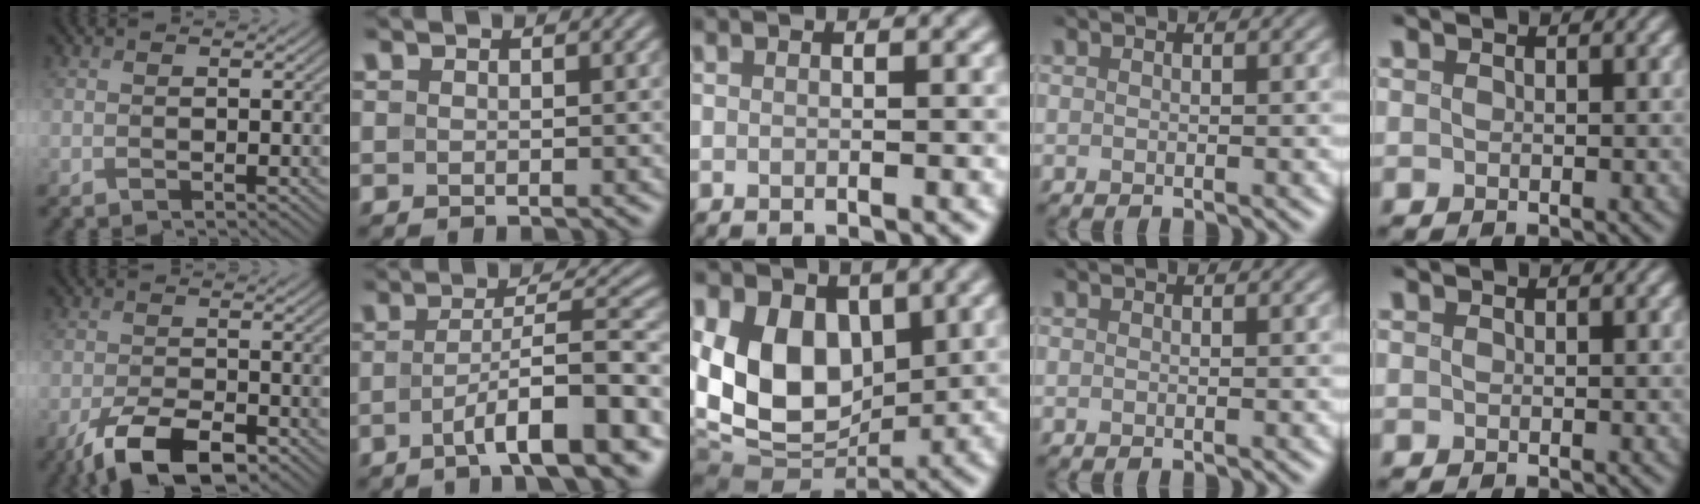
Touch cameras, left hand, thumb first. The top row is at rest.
{"thumb": {"total": 7.2, "force": [-4.4, 3.3, 4.6], "torque": [-0.074, -0.006, -0.080]}, "index": {"total": 9.4, "force": [-4.0, 2.0, 8.2], "torque": [-0.113, 0.012, -0.065]}, "middle": {"total": 10.1, "force": [1.7, 7.0, 7.1], "torque": [-0.133, -0.015, 0.028]}}